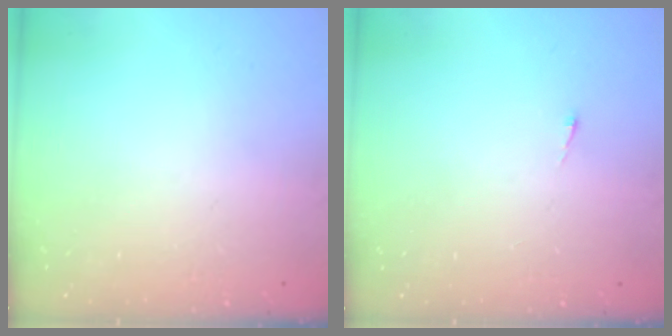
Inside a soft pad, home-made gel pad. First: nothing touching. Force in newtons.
{"total": 2.7, "press": 2.7, "slide": 0.4}